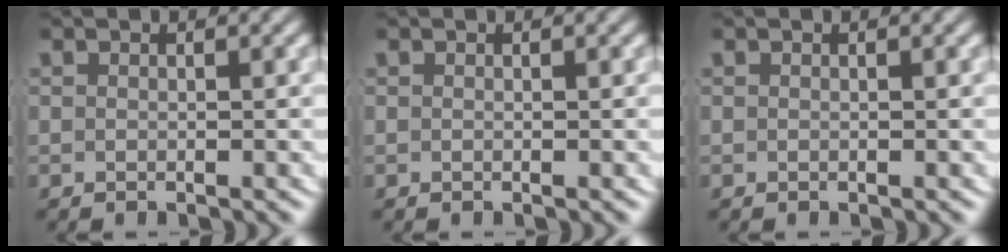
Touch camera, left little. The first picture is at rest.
{"total": 0.0}
{"total": 0.0}